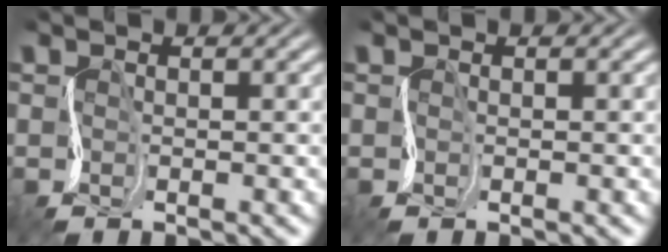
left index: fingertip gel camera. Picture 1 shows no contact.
{"total": 0.0}